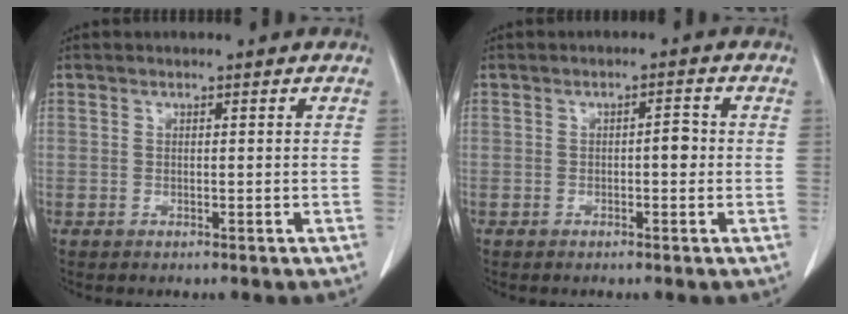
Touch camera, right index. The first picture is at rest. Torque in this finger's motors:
{"motor_torque": [0.28, -0.04, 0.01, 0.04]}